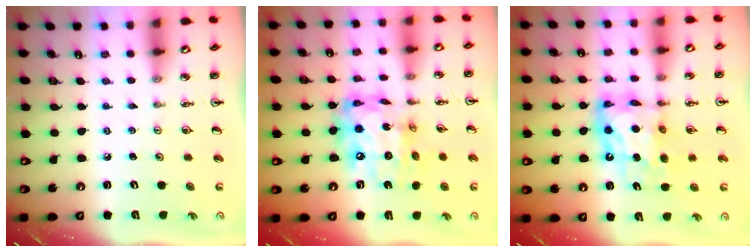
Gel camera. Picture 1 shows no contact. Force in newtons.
{"total": 17.1, "press": 17.1, "slide": 1.8}
{"total": 12.4, "press": 12.3, "slide": 1.1}